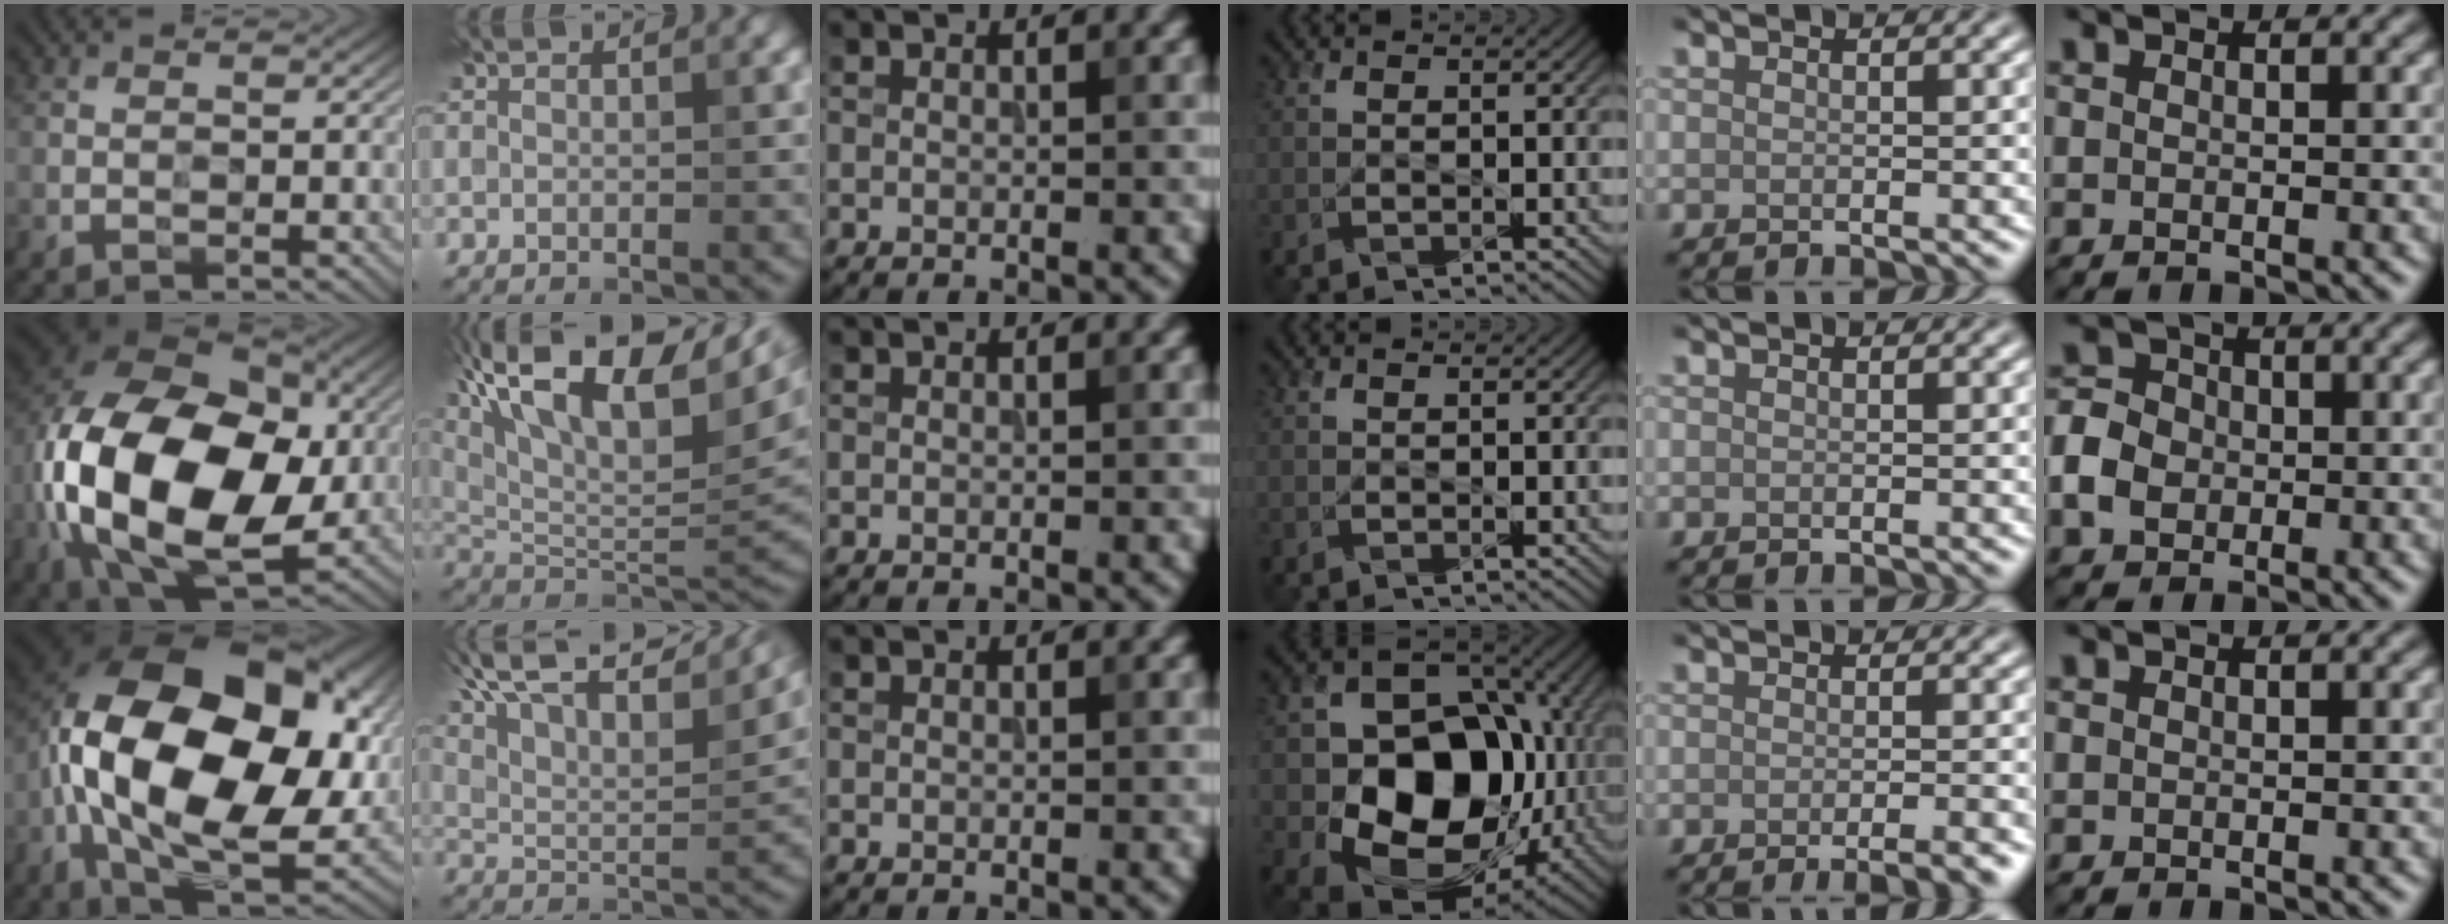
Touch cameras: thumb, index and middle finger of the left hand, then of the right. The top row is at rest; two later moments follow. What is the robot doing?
{"motion": "wipe", "object": "compact mirror"}